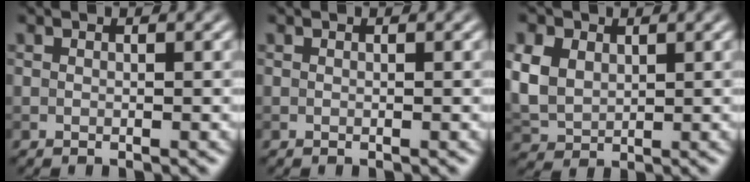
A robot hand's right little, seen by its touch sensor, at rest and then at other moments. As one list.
[{"total": 0.0}, {"total": 5.9, "force": [1.8, 4.4, 3.4], "torque": [-0.106, 0.014, 0.036]}]